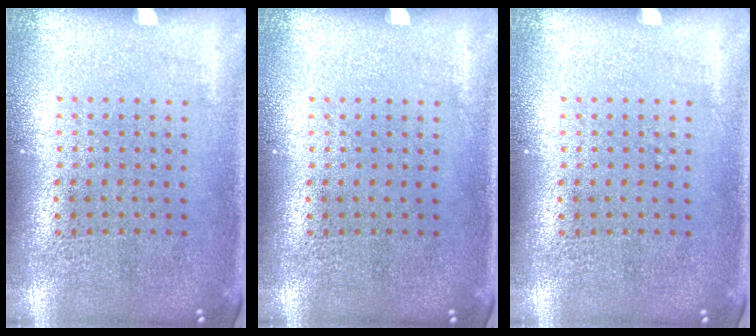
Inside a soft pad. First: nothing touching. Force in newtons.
{"total": 0.0}
{"total": 0.0}